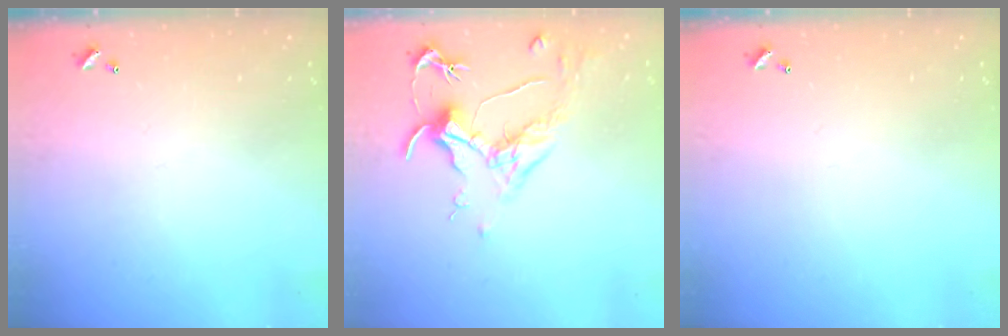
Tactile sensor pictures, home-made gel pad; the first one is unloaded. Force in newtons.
{"total": 1.6, "press": 1.4, "slide": 0.9}
{"total": 0.0}